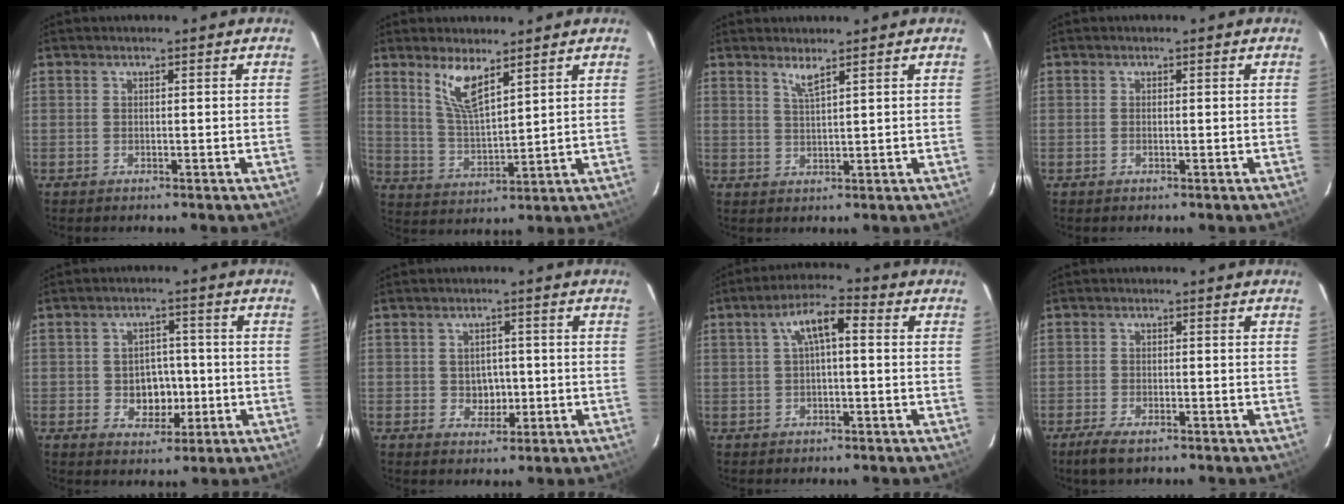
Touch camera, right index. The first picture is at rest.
{"total": 7.6, "force": [4.9, 1.9, 5.5], "torque": [-0.108, -0.005, 0.104]}
{"total": 2.3, "force": [1.7, -0.2, 1.6], "torque": [-0.033, -0.005, 0.031]}
{"total": 0.5, "force": [-0.2, 0.2, 0.5], "torque": [-0.010, 0.001, -0.005]}
{"total": 6.1, "force": [-1.1, 5.0, 3.4], "torque": [-0.065, 0.009, -0.005]}
{"total": 3.8, "force": [-0.5, 3.3, 1.8], "torque": [-0.032, 0.007, 0.000]}
{"total": 6.3, "force": [0.9, 2.0, 5.9], "torque": [-0.111, 0.021, 0.019]}
{"total": 4.3, "force": [-3.1, 1.4, 2.7], "torque": [-0.069, -0.011, -0.056]}